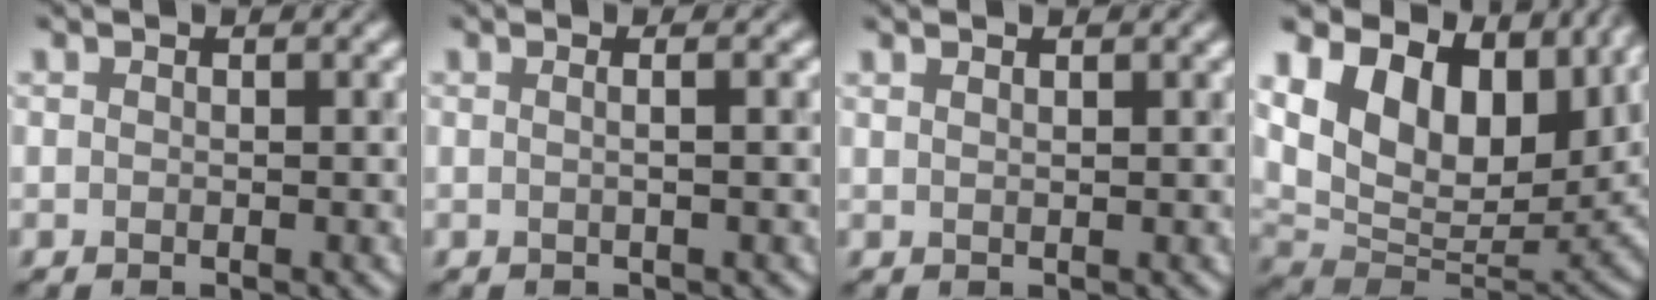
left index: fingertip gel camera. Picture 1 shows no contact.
{"total": 2.5, "force": [0.5, 1.2, 2.1], "torque": [-0.009, 0.008, -0.019]}
{"total": 1.6, "force": [1.0, 0.6, 1.0], "torque": [0.000, 0.000, -0.001]}
{"total": 15.4, "force": [7.4, 9.1, 9.9], "torque": [-0.193, 0.021, 0.144]}